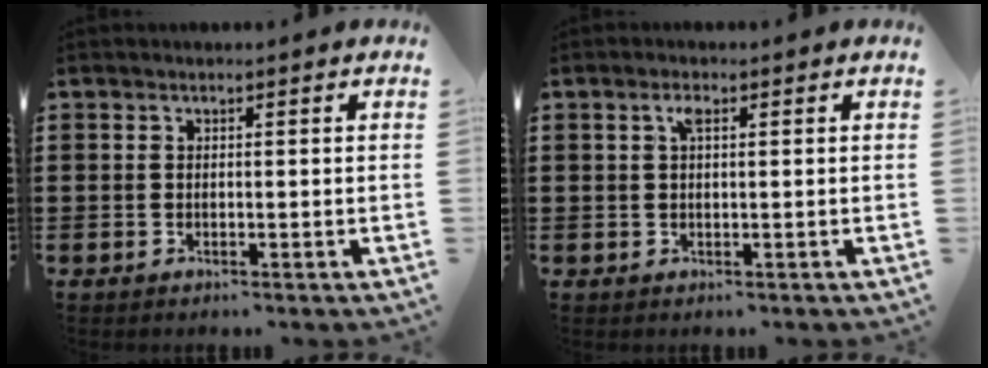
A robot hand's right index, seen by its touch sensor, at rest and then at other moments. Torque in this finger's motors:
{"motor_torque": [0.14, -0.07, 0.03, 0.05]}